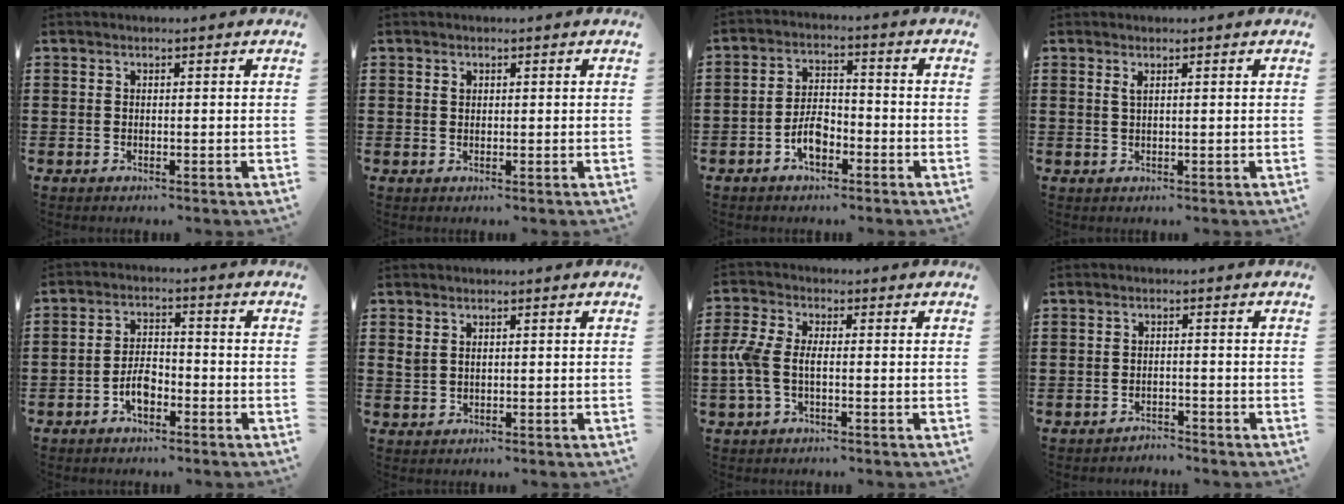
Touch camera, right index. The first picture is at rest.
{"total": 0.8, "force": [0.3, 0.6, 0.4], "torque": [-0.009, 0.002, 0.006]}
{"total": 4.9, "force": [-2.5, 2.4, 3.5], "torque": [-0.080, -0.002, -0.050]}
{"total": 1.0, "force": [0.5, 0.2, 0.8], "torque": [-0.017, 0.002, 0.008]}
{"total": 4.1, "force": [-2.1, 2.0, 2.9], "torque": [-0.065, -0.002, -0.043]}
{"total": 1.5, "force": [1.0, 0.9, 0.7], "torque": [-0.016, 0.004, 0.018]}
{"total": 4.7, "force": [-0.8, 2.3, 4.0], "torque": [-0.107, -0.008, -0.026]}
{"total": 1.9, "force": [-1.9, 0.0, -0.3], "torque": [-0.001, 0.001, -0.043]}